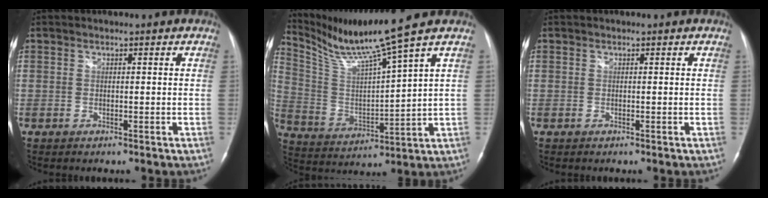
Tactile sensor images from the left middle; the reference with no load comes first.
{"total": 12.0, "force": [10.0, -3.1, 5.8], "torque": [-0.120, -0.020, 0.199]}
{"total": 0.0}